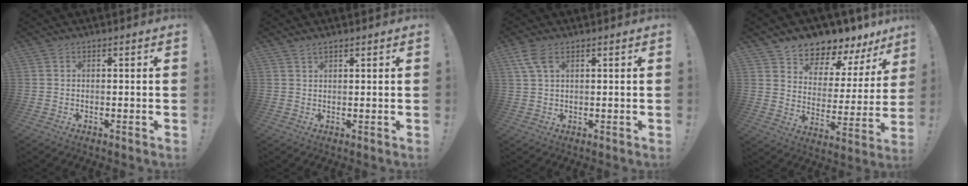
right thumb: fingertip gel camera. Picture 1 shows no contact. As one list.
[{"total": 1.1, "force": [0.9, -0.2, 0.6], "torque": [-0.011, -0.001, 0.015]}, {"total": 5.6, "force": [2.7, 2.6, 4.1], "torque": [-0.081, -0.004, 0.054]}, {"total": 6.5, "force": [6.0, 2.2, 1.4], "torque": [-0.024, -0.070, 0.104]}]